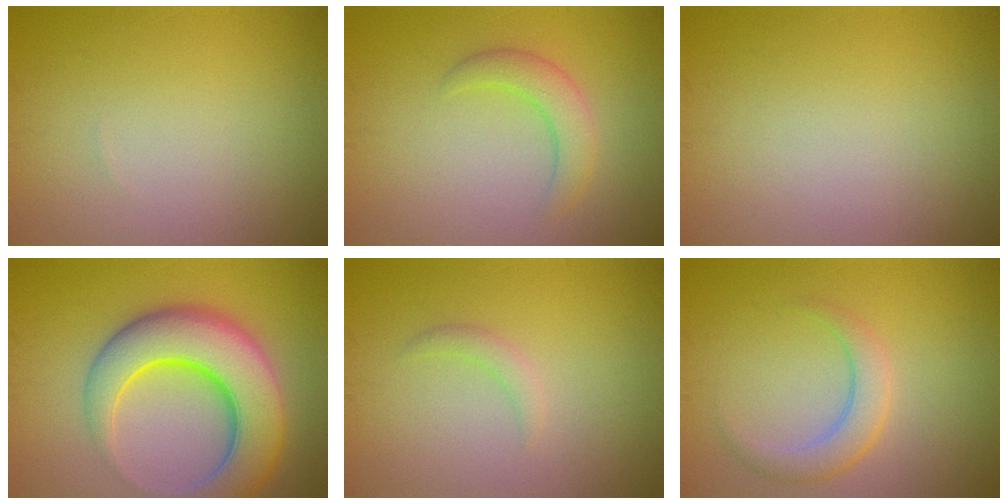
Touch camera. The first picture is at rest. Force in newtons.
{"total": 2.9, "press": 2.9, "slide": 0.1}
{"total": 0.0}
{"total": 10.1, "press": 10.1, "slide": 0.5}
{"total": 1.2, "press": 1.2, "slide": 0.2}
{"total": 2.8, "press": 2.8, "slide": 0.1}